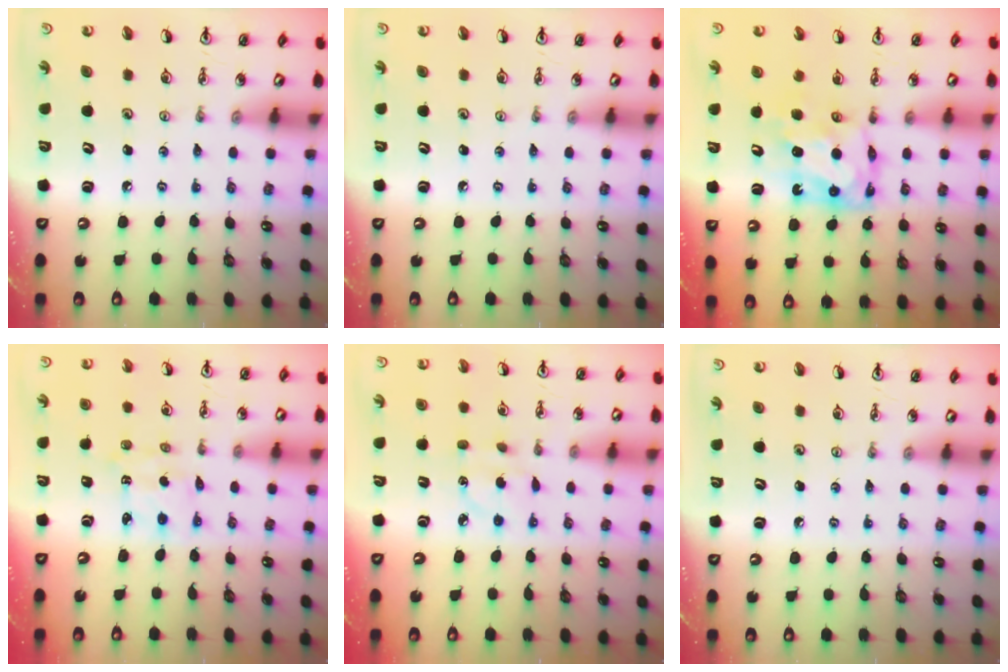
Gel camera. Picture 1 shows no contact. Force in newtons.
{"total": 0.0}
{"total": 7.8, "press": 7.7, "slide": 0.7}
{"total": 1.9, "press": 1.8, "slide": 0.6}
{"total": 3.6, "press": 3.5, "slide": 0.9}
{"total": 0.0}